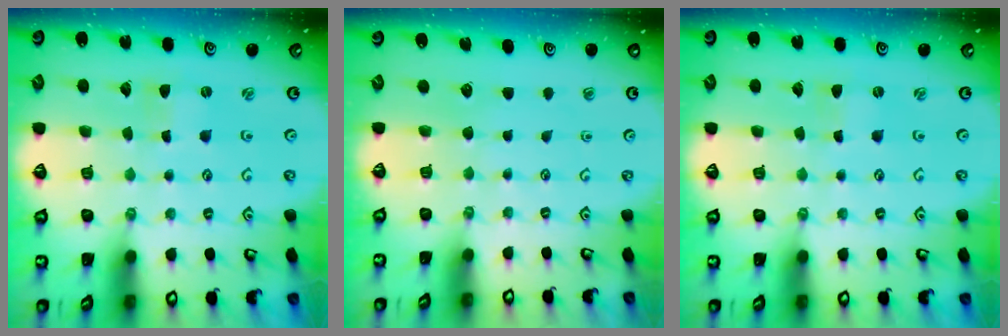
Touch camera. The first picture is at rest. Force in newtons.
{"total": 0.0}
{"total": 0.0}